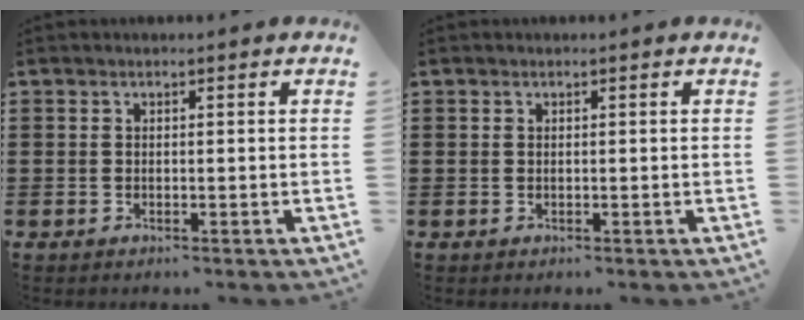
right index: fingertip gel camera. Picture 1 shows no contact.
{"total": 0.0}